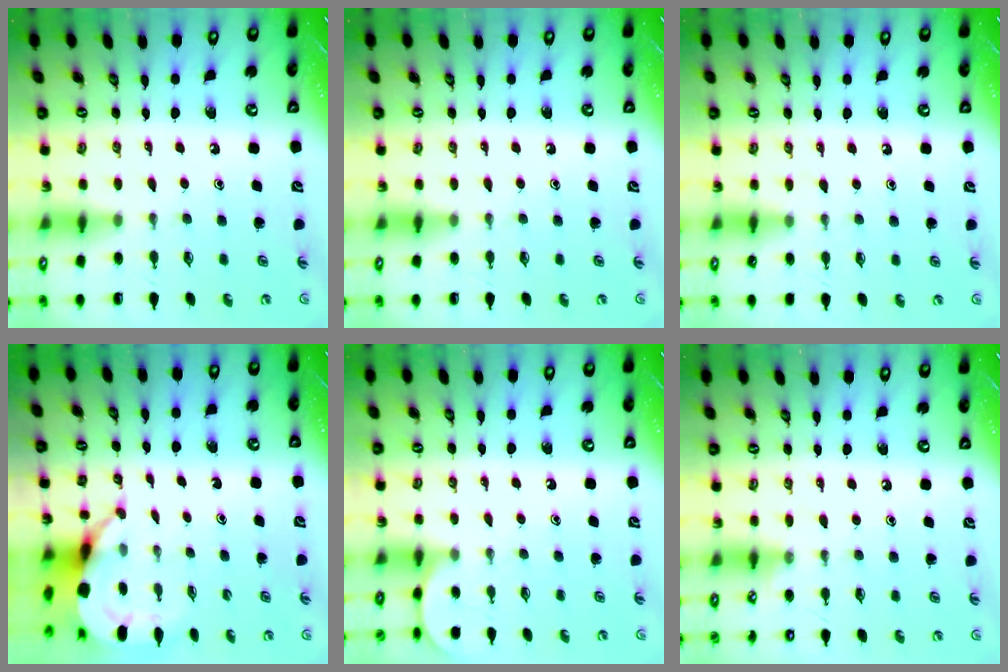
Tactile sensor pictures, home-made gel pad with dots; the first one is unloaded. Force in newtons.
{"total": 0.0}
{"total": 4.5, "press": 4.4, "slide": 0.7}
{"total": 5.3, "press": 5.2, "slide": 0.5}
{"total": 0.9, "press": 0.9, "slide": 0.2}
{"total": 2.9, "press": 2.9, "slide": 0.4}